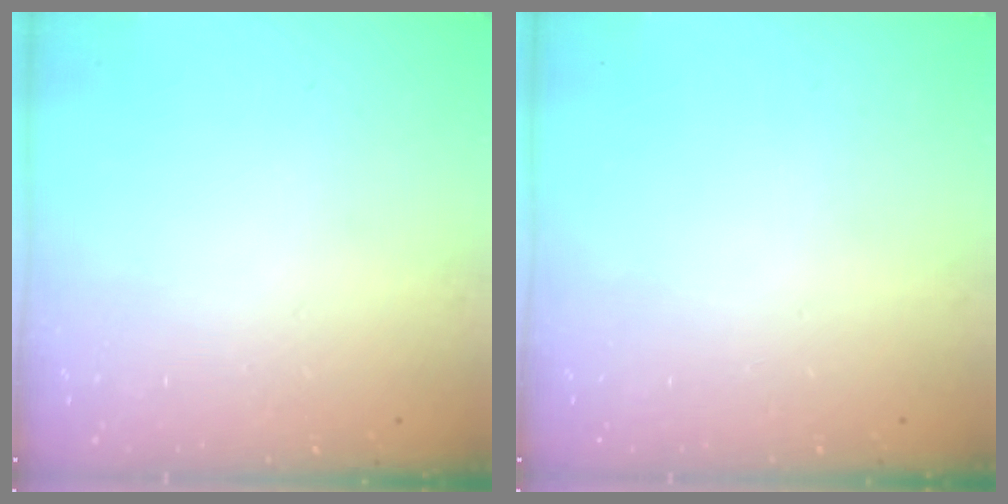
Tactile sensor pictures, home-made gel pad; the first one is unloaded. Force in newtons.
{"total": 0.0}